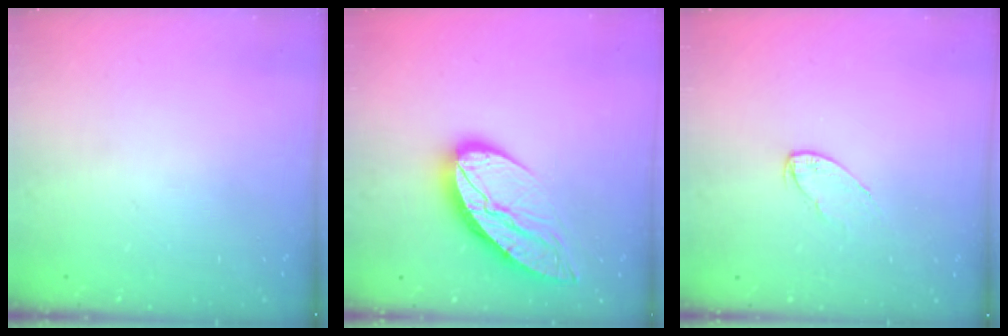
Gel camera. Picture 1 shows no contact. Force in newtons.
{"total": 12.8, "press": 12.7, "slide": 1.4}
{"total": 4.7, "press": 4.7, "slide": 0.4}